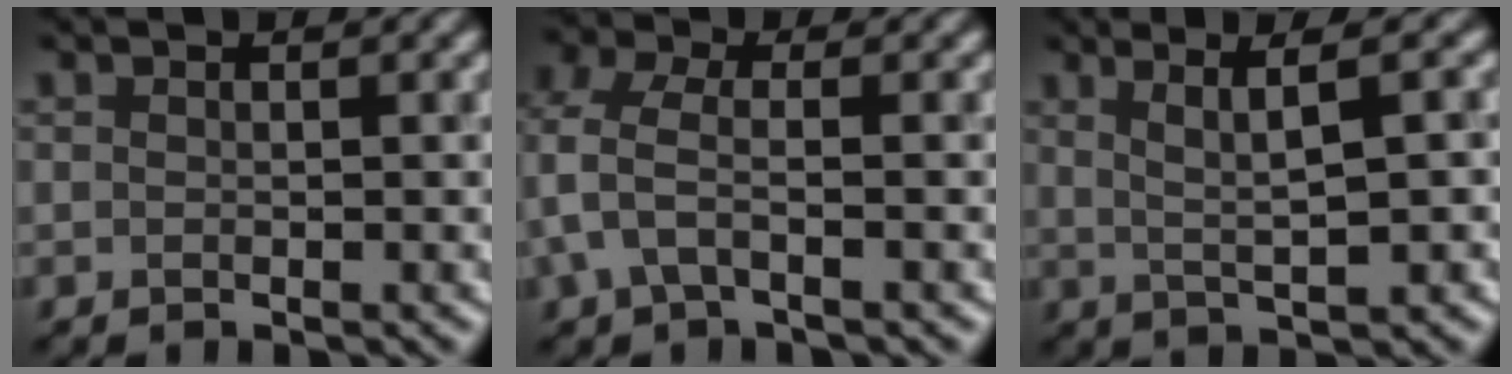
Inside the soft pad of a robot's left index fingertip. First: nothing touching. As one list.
[{"total": 2.8, "force": [-0.3, 1.6, 2.2], "torque": [-0.059, 0.013, -0.012]}, {"total": 4.3, "force": [1.3, 0.7, 4.0], "torque": [-0.067, 0.007, 0.030]}]